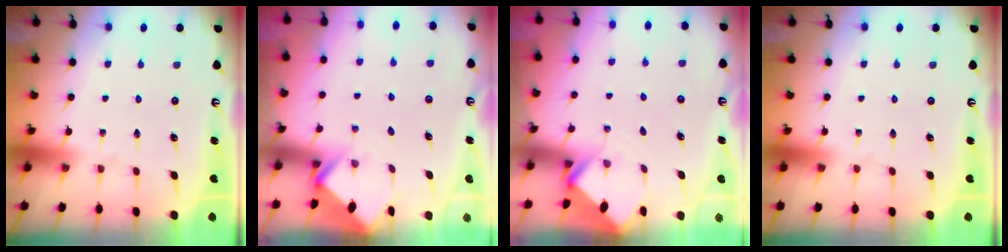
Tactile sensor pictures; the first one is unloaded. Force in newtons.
{"total": 2.8, "press": 2.8, "slide": 0.2}
{"total": 2.6, "press": 2.6, "slide": 0.2}
{"total": 0.0}